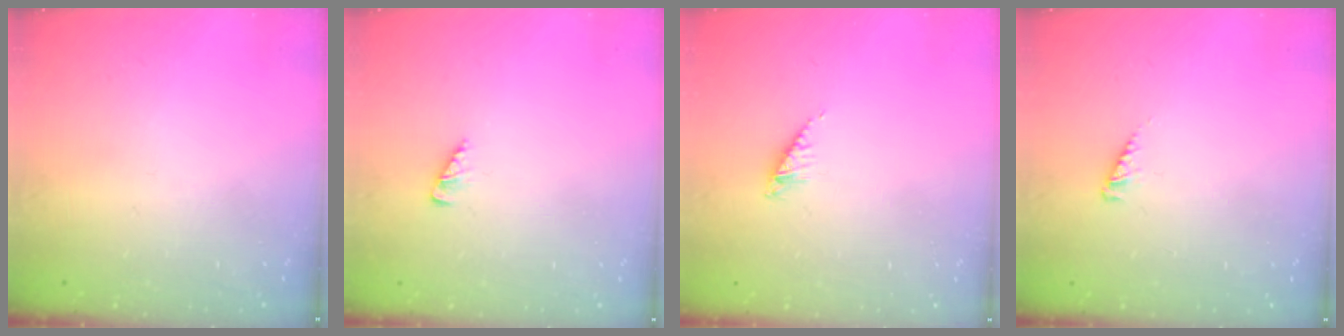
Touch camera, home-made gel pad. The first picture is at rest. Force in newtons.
{"total": 2.1, "press": 2.1, "slide": 0.3}
{"total": 3.8, "press": 3.8, "slide": 0.5}
{"total": 2.5, "press": 2.5, "slide": 0.2}